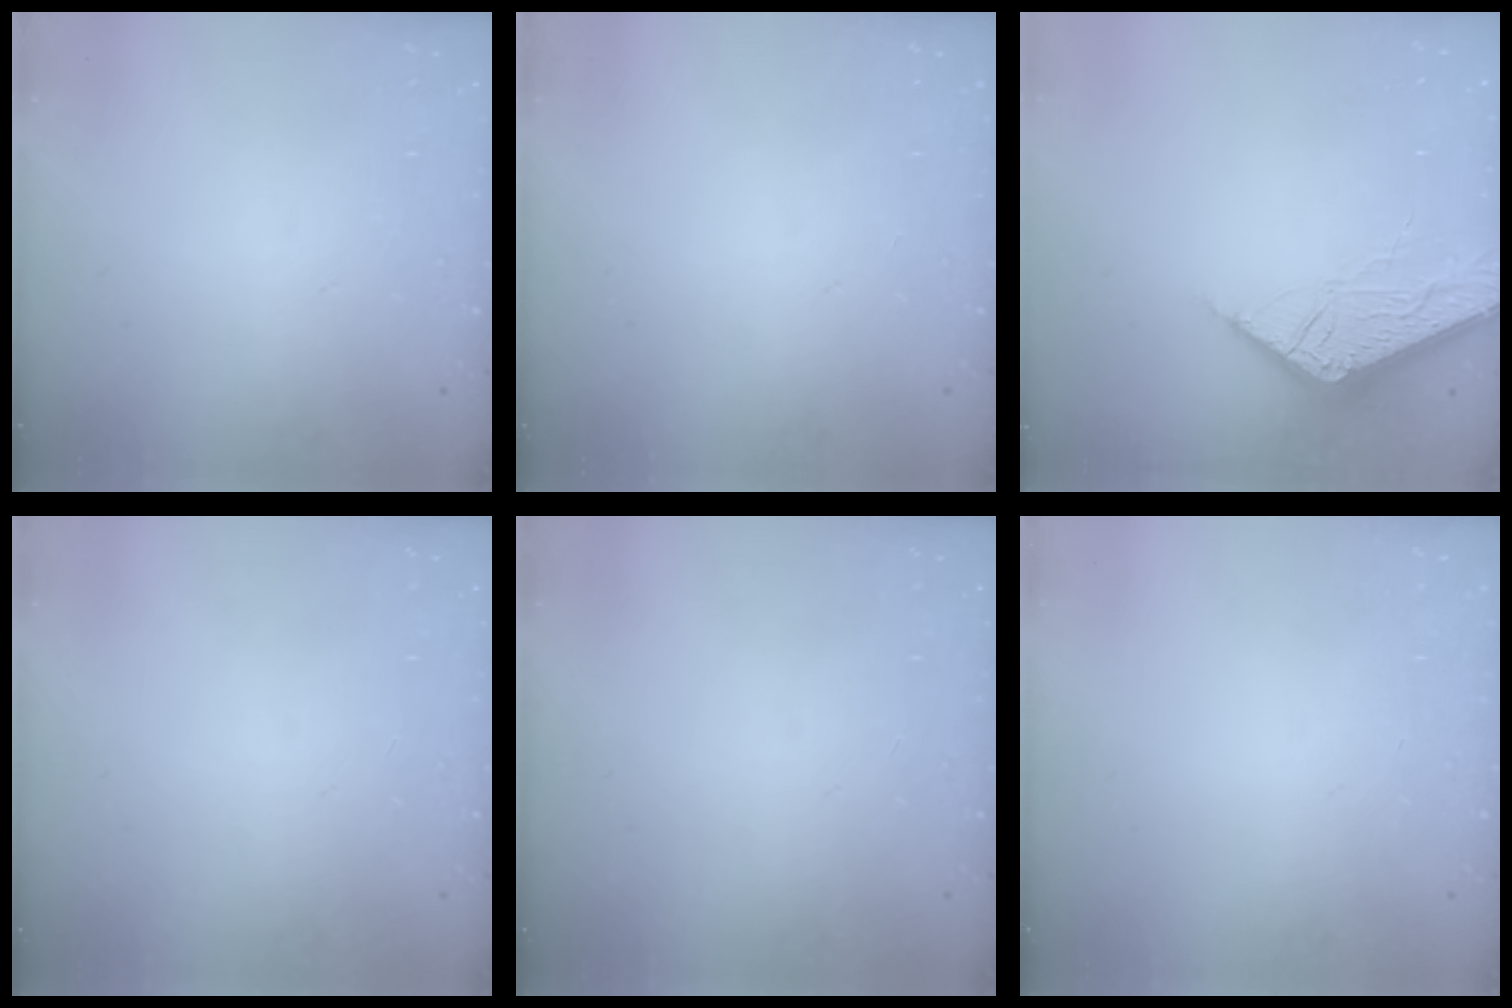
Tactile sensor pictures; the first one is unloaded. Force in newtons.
{"total": 0.0}
{"total": 6.8, "press": 6.8, "slide": 0.7}
{"total": 0.0}
{"total": 0.0}
{"total": 0.0}